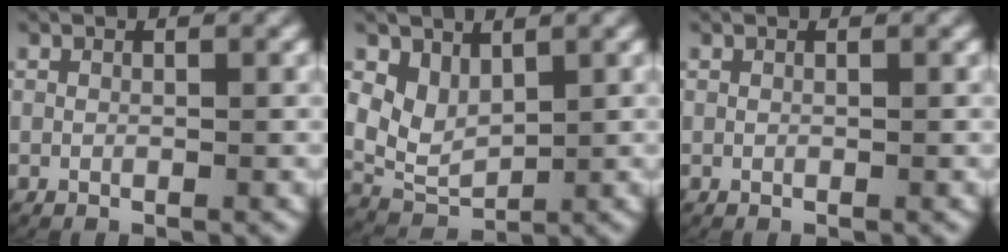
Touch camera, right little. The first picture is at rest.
{"total": 7.1, "force": [0.6, 6.3, 3.4], "torque": [-0.093, -0.025, 0.015]}
{"total": 0.0}